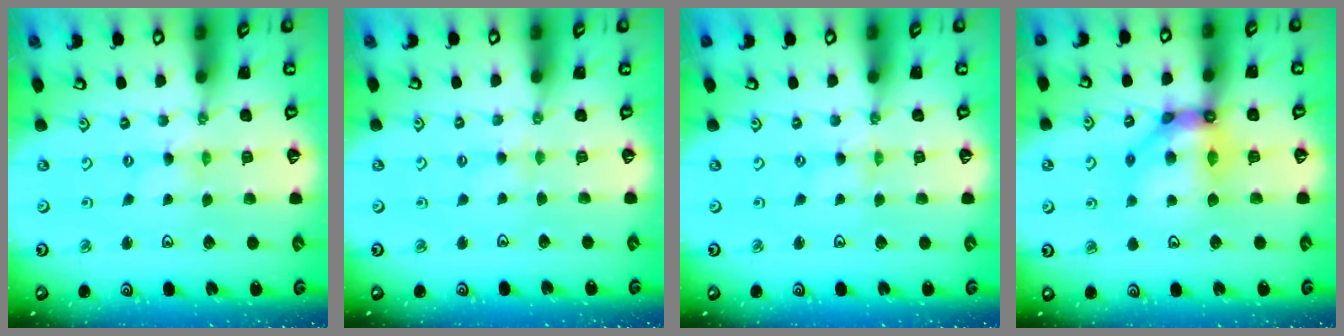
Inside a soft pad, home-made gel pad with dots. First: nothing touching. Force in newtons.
{"total": 1.9, "press": 1.8, "slide": 0.4}
{"total": 0.0}
{"total": 12.3, "press": 12.3, "slide": 1.2}